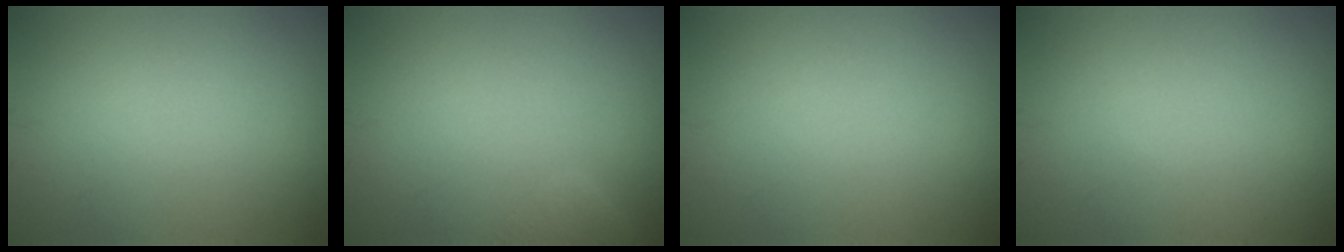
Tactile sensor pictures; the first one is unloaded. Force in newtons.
{"total": 1.3, "press": 1.3, "slide": 0.1}
{"total": 0.0}
{"total": 0.0}